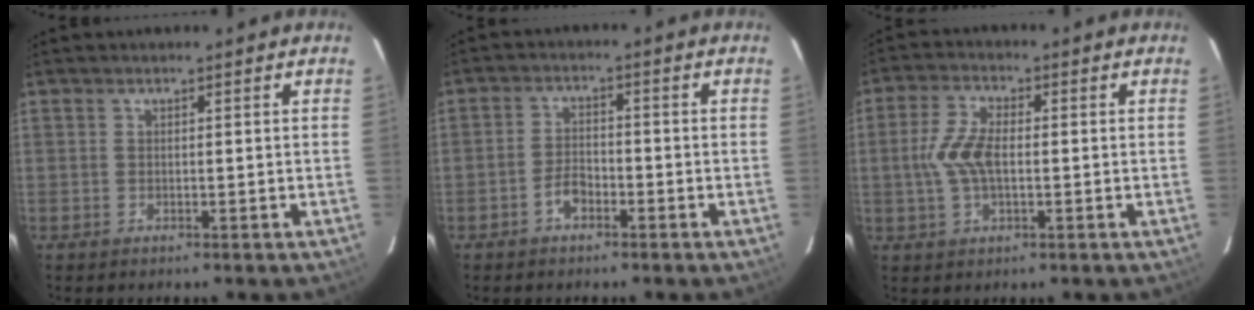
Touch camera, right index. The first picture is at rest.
{"total": 3.7, "force": [-2.3, 1.9, 2.2], "torque": [-0.050, 0.008, -0.043]}
{"total": 7.0, "force": [-0.5, 3.2, 6.2], "torque": [-0.134, 0.008, -0.008]}